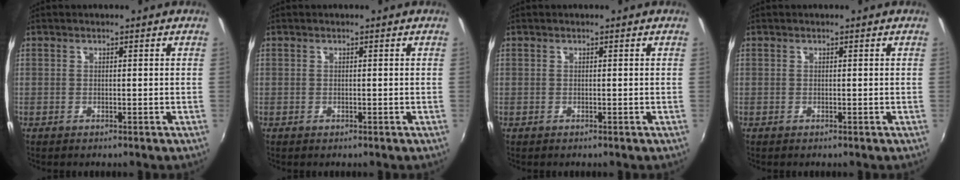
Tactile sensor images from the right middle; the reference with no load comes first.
{"total": 0.0}
{"total": 0.0}
{"total": 0.0}